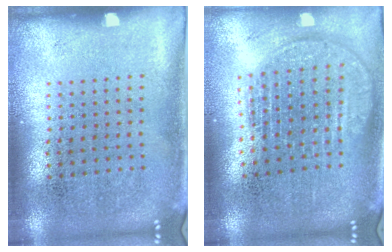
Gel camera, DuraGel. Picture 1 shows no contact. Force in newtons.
{"total": 1.8, "press": 1.5, "slide": 0.9}